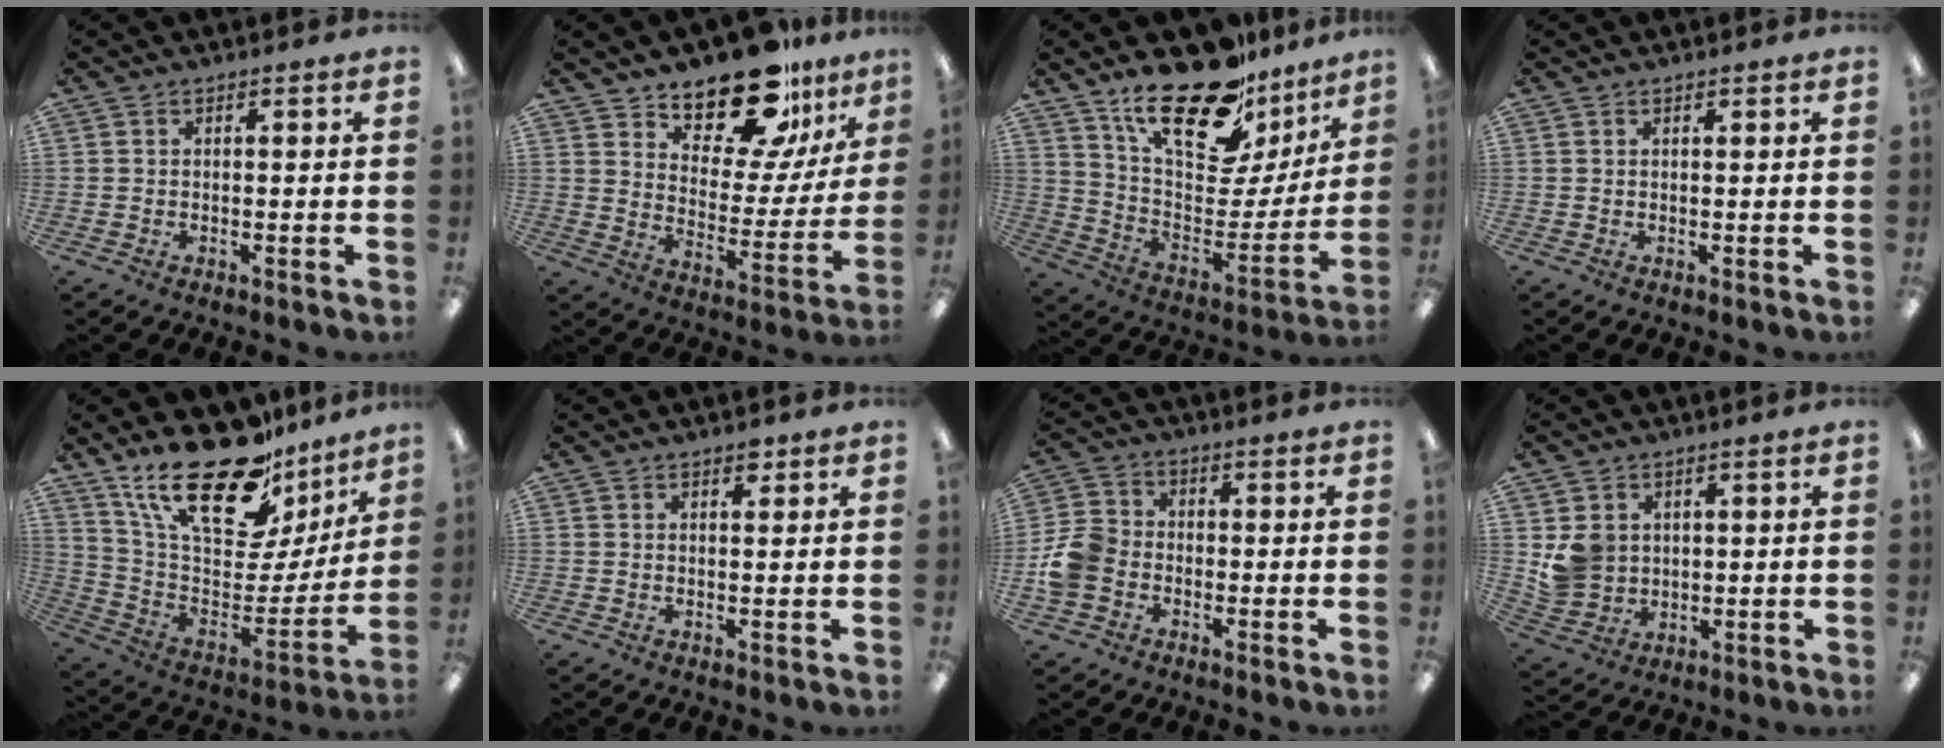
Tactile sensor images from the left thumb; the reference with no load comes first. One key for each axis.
{"total": 18.5, "fx": 15.5, "fy": 7.1, "fz": 7.3, "tx": -0.117, "ty": -0.119, "tz": 0.271}
{"total": 24.2, "fx": 17.8, "fy": 9.7, "fz": 13.3, "tx": -0.210, "ty": -0.123, "tz": 0.308}
{"total": 0.7, "fx": 0.5, "fy": 0.3, "fz": 0.4, "tx": -0.008, "ty": 0.001, "tz": 0.010}
{"total": 26.8, "fx": 18.5, "fy": 11.3, "fz": 15.7, "tx": -0.251, "ty": -0.117, "tz": 0.327}
{"total": 2.0, "fx": 1.4, "fy": 1.0, "fz": 1.1, "tx": 0.001, "ty": -0.008, "tz": 0.020}
{"total": 8.1, "fx": -2.6, "fy": 6.6, "fz": 3.9, "tx": -0.081, "ty": 0.025, "tz": -0.049}
{"total": 6.4, "fx": 2.0, "fy": 5.9, "fz": 1.4, "tx": -0.023, "ty": 0.002, "tz": 0.043}